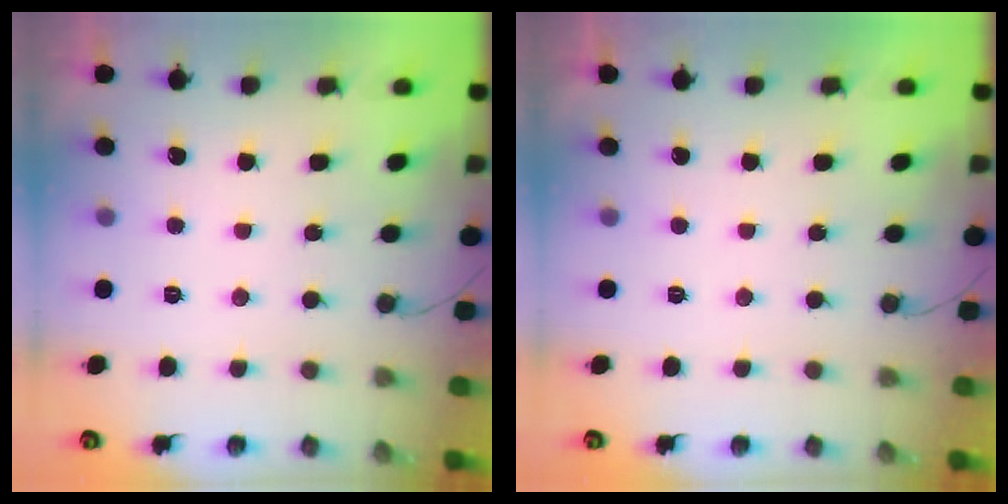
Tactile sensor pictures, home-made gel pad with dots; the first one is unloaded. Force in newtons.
{"total": 1.9, "press": 1.9, "slide": 0.0}